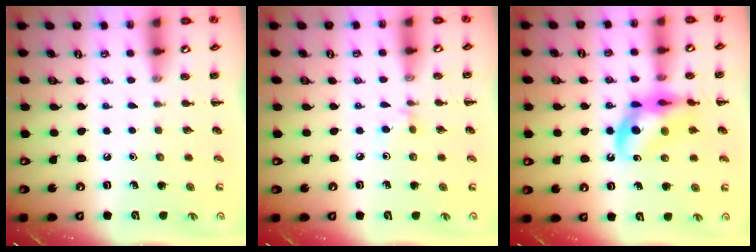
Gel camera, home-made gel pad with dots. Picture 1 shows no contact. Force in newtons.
{"total": 2.7, "press": 2.5, "slide": 1.0}
{"total": 14.8, "press": 14.3, "slide": 3.7}